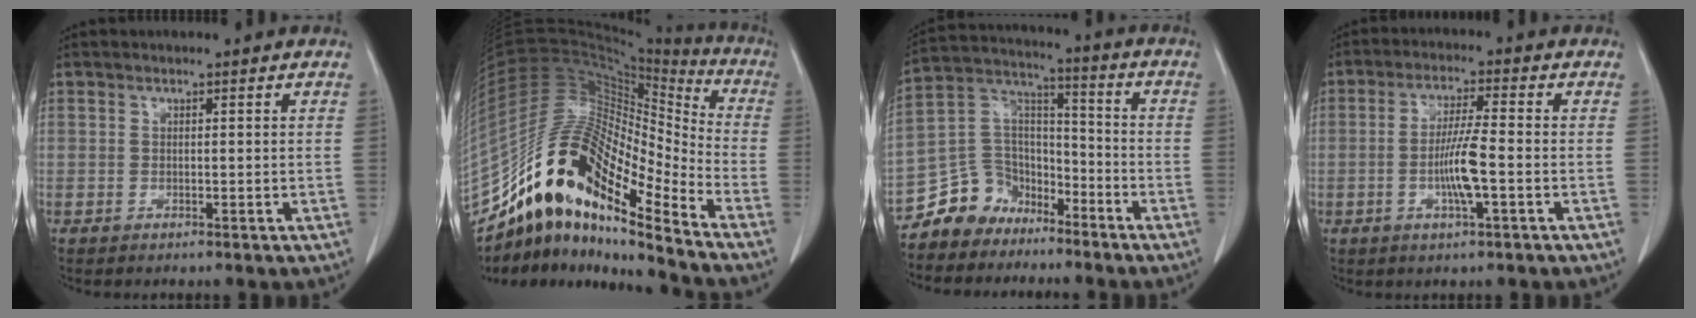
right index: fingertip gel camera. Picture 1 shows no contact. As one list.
[{"total": 22.0, "force": [-16.0, 4.9, 14.3], "torque": [-0.286, 0.030, -0.288]}, {"total": 10.2, "force": [-7.7, 6.5, 1.2], "torque": [-0.028, 0.054, -0.146]}, {"total": 6.7, "force": [-1.6, 0.2, 6.5], "torque": [-0.128, -0.004, -0.030]}]